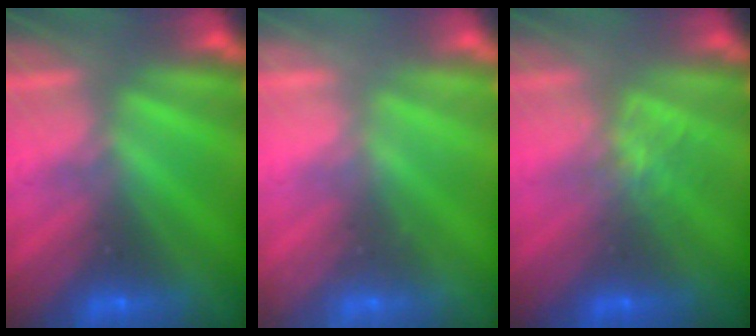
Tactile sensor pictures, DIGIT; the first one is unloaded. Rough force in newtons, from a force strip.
{"total": 2.3}
{"total": 1.4}